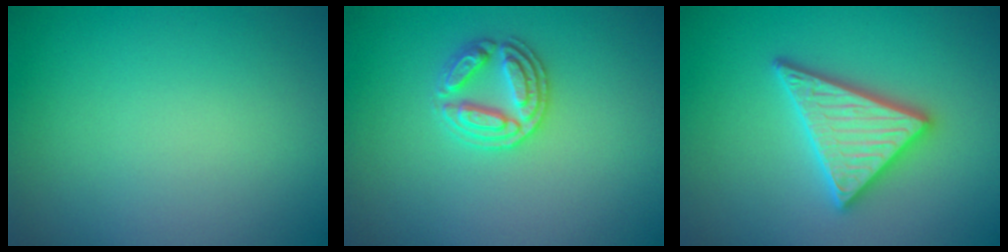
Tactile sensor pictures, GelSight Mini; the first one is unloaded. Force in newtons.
{"total": 2.8, "press": 2.7, "slide": 0.4}
{"total": 4.9, "press": 4.9, "slide": 0.7}